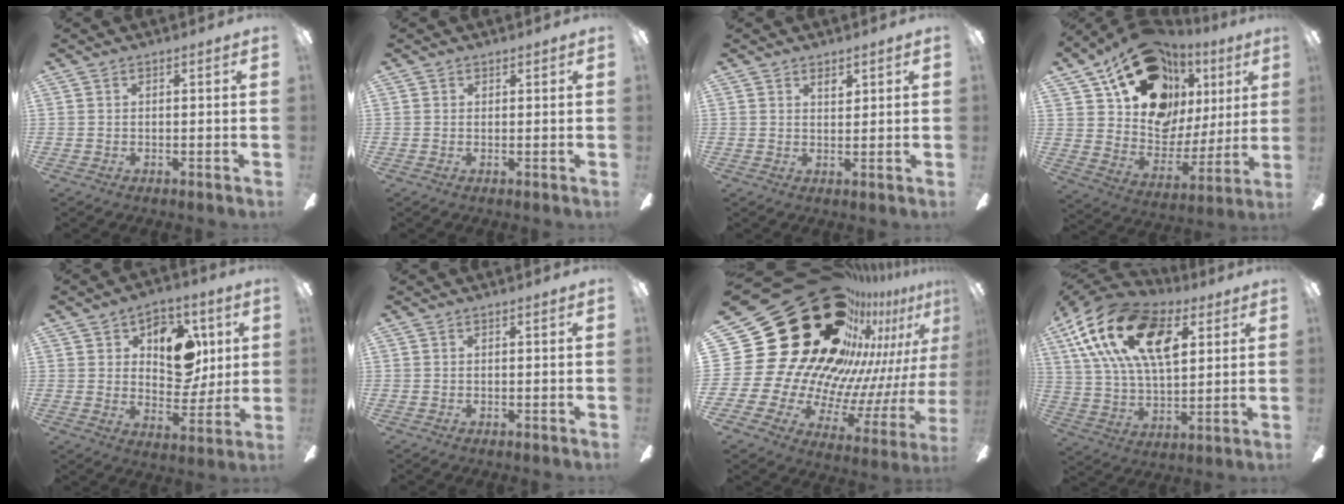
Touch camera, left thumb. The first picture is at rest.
{"total": 0.6, "force": [0.3, 0.5, 0.0], "torque": [0.008, 0.000, 0.004]}
{"total": 2.6, "force": [1.8, 1.3, 1.4], "torque": [-0.014, -0.004, 0.028]}
{"total": 19.8, "force": [12.2, 13.1, 8.6], "torque": [-0.146, -0.071, 0.231]}
{"total": 13.2, "force": [4.4, 9.4, 8.1], "torque": [-0.100, -0.012, 0.078]}
{"total": 0.0}
{"total": 41.1, "force": [21.7, 23.8, 25.7], "torque": [-0.384, -0.224, 0.472]}
{"total": 23.8, "force": [10.4, 12.7, 17.2], "torque": [-0.327, -0.026, 0.179]}